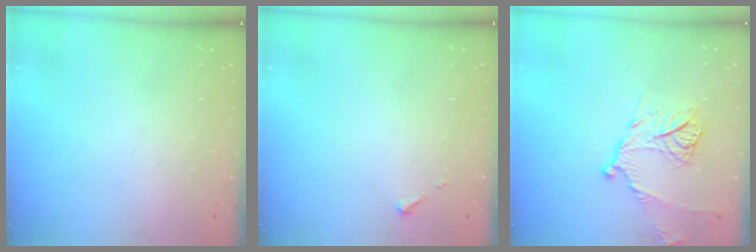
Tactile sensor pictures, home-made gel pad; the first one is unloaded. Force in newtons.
{"total": 2.6, "press": 2.6, "slide": 0.3}
{"total": 12.4, "press": 12.4, "slide": 1.0}